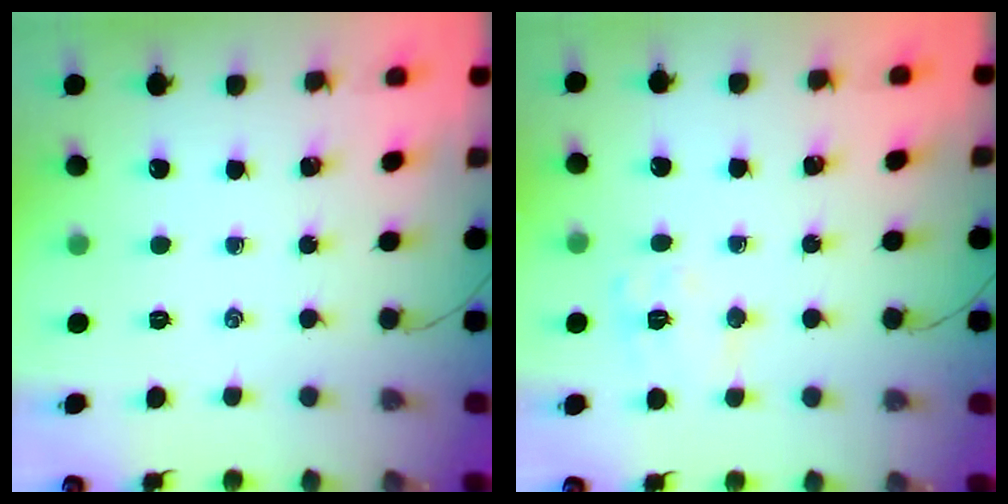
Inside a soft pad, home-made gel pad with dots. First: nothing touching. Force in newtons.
{"total": 8.0, "press": 8.0, "slide": 0.4}